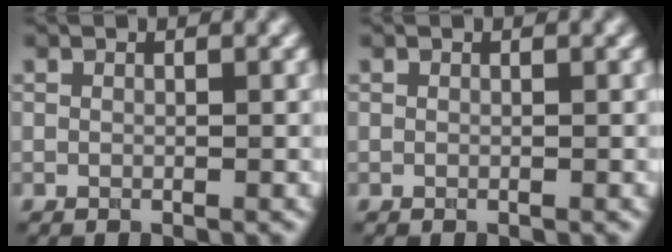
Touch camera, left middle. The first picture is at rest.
{"total": 0.0}